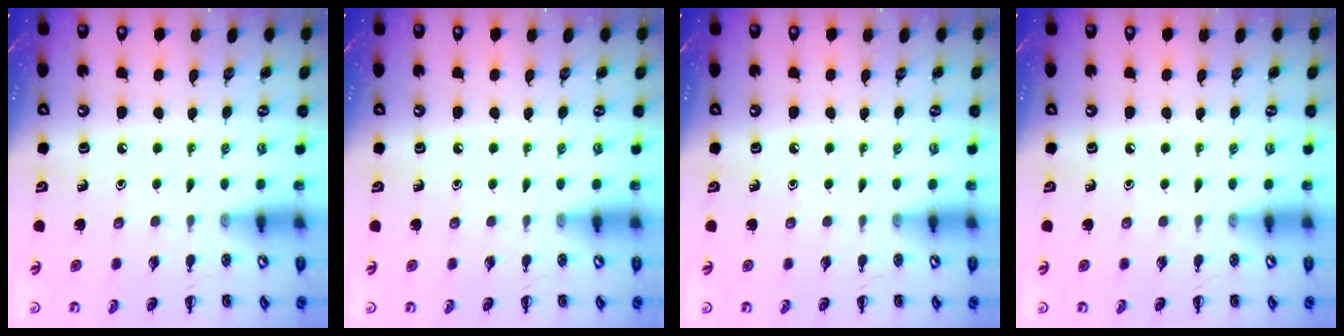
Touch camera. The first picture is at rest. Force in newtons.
{"total": 0.0}
{"total": 0.0}
{"total": 0.0}